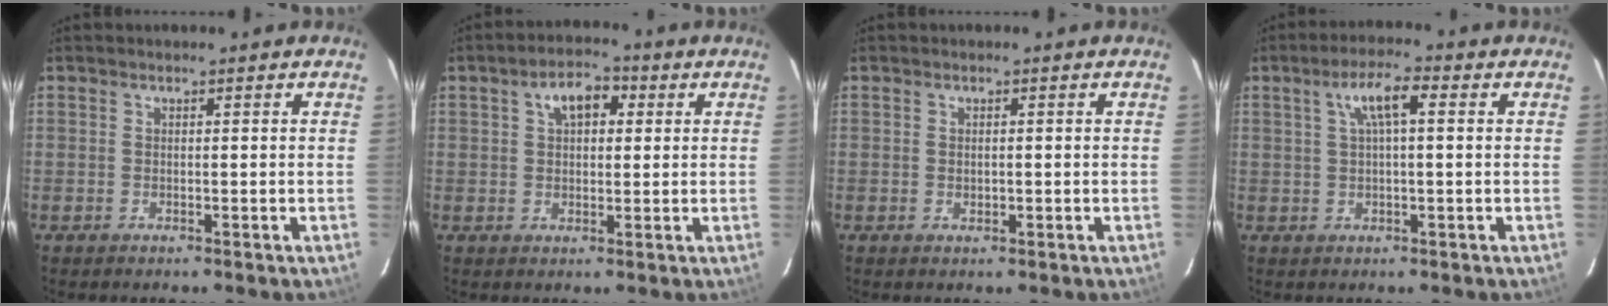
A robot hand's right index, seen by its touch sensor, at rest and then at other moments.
{"total": 6.1, "force": [2.1, 3.6, 4.5], "torque": [-0.074, 0.024, 0.035]}
{"total": 1.0, "force": [0.0, 0.7, 0.6], "torque": [-0.009, 0.000, 0.002]}
{"total": 5.9, "force": [1.7, 1.2, 5.5], "torque": [-0.105, 0.013, 0.033]}